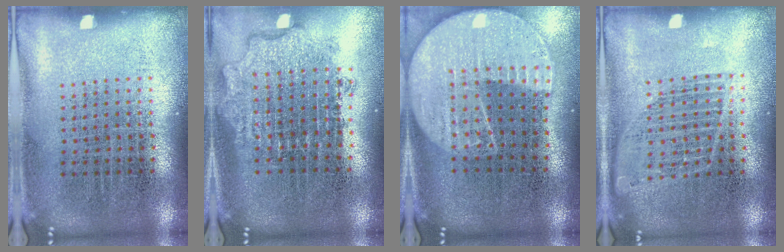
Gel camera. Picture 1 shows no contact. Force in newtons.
{"total": 1.9, "press": 1.5, "slide": 1.2}
{"total": 2.3, "press": 2.0, "slide": 1.1}
{"total": 1.1, "press": 1.1, "slide": 0.3}